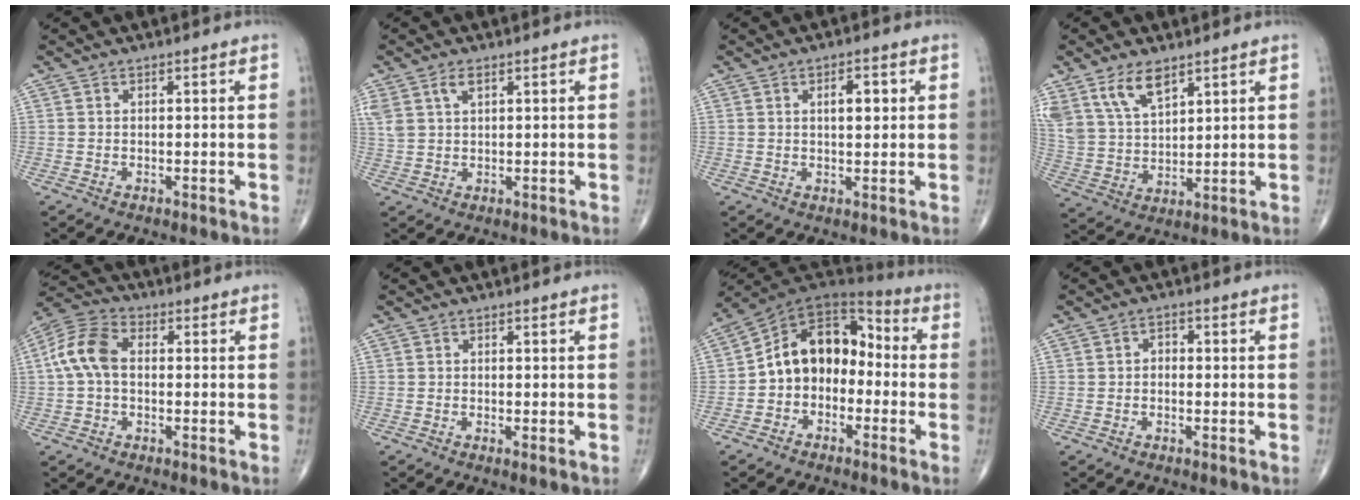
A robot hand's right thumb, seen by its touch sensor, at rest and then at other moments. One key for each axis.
{"total": 4.7, "fx": 2.3, "fy": 2.5, "fz": 3.2, "tx": -0.074, "ty": 0.004, "tz": 0.052}
{"total": 4.2, "fx": 1.1, "fy": 1.9, "fz": 3.5, "tx": -0.045, "ty": -0.003, "tz": 0.015}
{"total": 10.8, "fx": 6.9, "fy": 5.4, "fz": 6.4, "tx": -0.113, "ty": -0.023, "tz": 0.146}
{"total": 9.2, "fx": 0.3, "fy": 5.9, "fz": 7.0, "tx": -0.148, "ty": 0.027, "tz": -0.005}
{"total": 0.8, "fx": -0.2, "fy": 0.2, "fz": 0.8, "tx": -0.020, "ty": -0.004, "tz": -0.007}
{"total": 13.5, "fx": -1.8, "fy": 10.0, "fz": 9.0, "tx": -0.111, "ty": 0.061, "tz": -0.049}
{"total": 1.8, "fx": -0.2, "fy": 1.3, "fz": 1.2, "tx": -0.008, "ty": 0.009, "tz": -0.010}